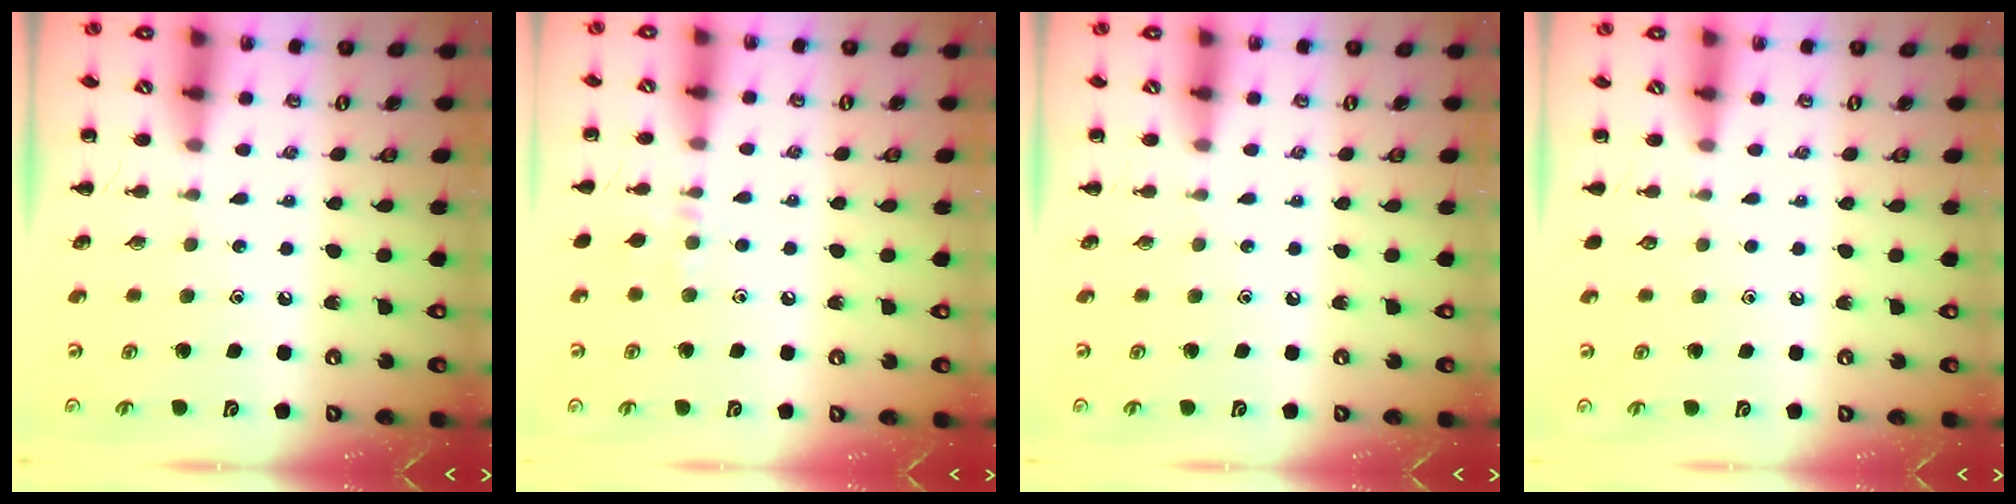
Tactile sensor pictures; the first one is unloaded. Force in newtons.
{"total": 5.3, "press": 5.0, "slide": 1.7}
{"total": 0.0}
{"total": 0.0}